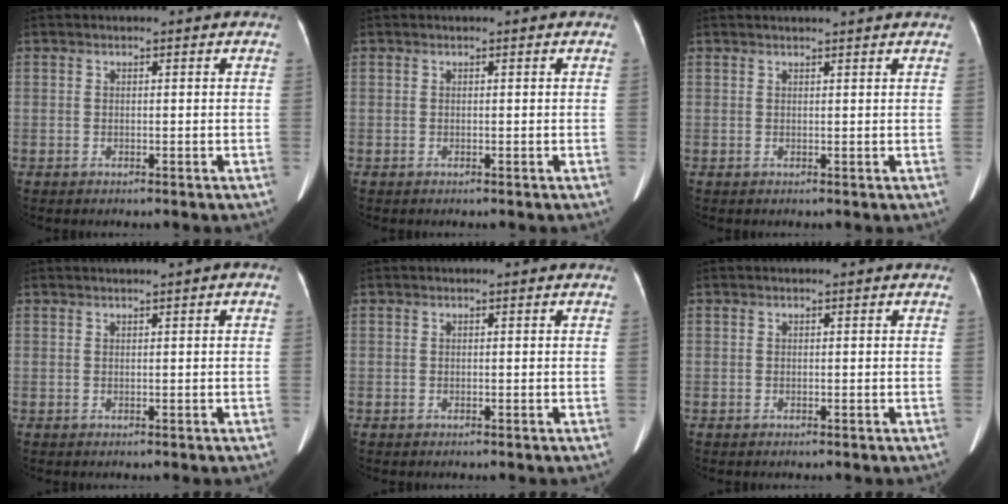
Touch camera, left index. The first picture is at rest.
{"total": 0.0}
{"total": 3.9, "force": [3.7, -0.4, 1.3], "torque": [-0.016, 0.018, 0.043]}
{"total": 1.0, "force": [0.5, -0.1, 0.9], "torque": [-0.018, 0.008, 0.009]}
{"total": 0.0}
{"total": 0.0}